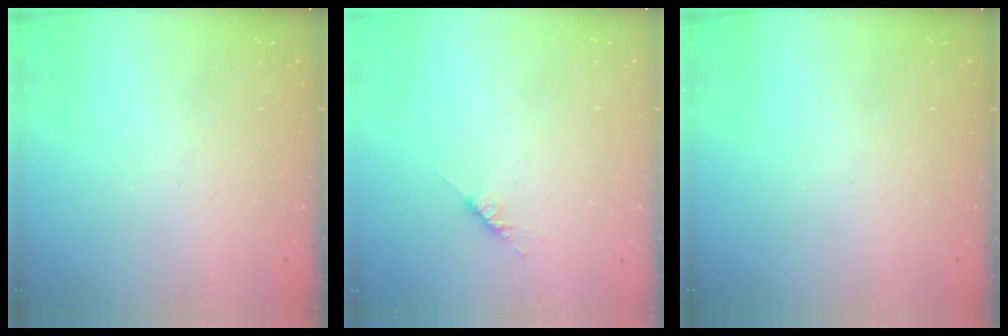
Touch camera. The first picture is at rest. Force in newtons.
{"total": 4.7, "press": 4.6, "slide": 0.5}
{"total": 0.0}